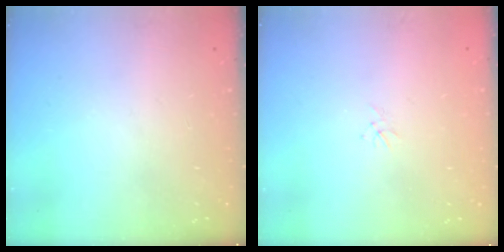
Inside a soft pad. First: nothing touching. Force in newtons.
{"total": 1.1, "press": 1.0, "slide": 0.3}